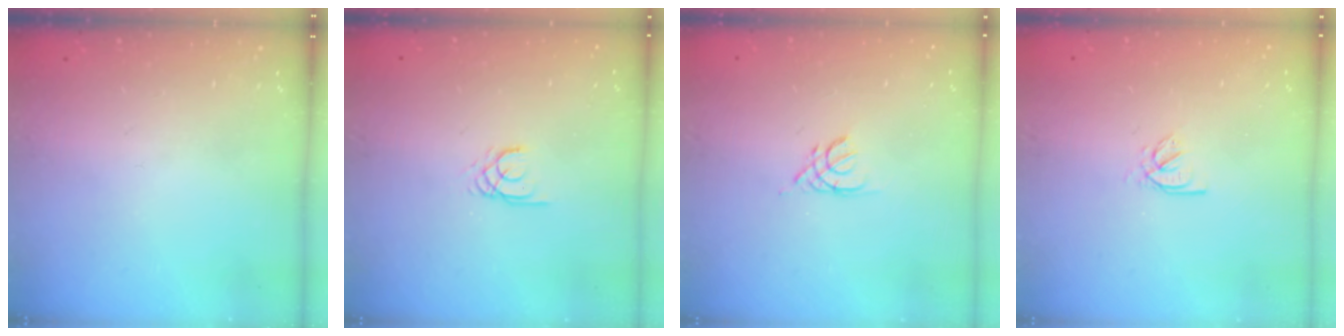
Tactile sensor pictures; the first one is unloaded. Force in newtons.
{"total": 1.7, "press": 1.7, "slide": 0.2}
{"total": 2.5, "press": 2.5, "slide": 0.6}
{"total": 2.0, "press": 2.0, "slide": 0.4}